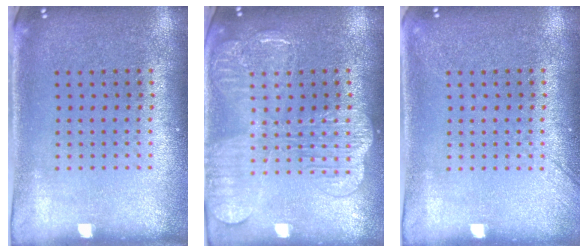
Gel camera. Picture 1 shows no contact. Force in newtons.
{"total": 2.8, "press": 2.8, "slide": 0.6}
{"total": 1.2, "press": 1.2, "slide": 0.2}